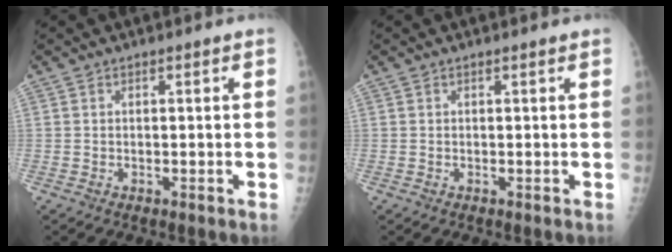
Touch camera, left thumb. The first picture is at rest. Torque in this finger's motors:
{"motor_torque": [0.00, 0.00, -0.04, -0.04, 0.00]}